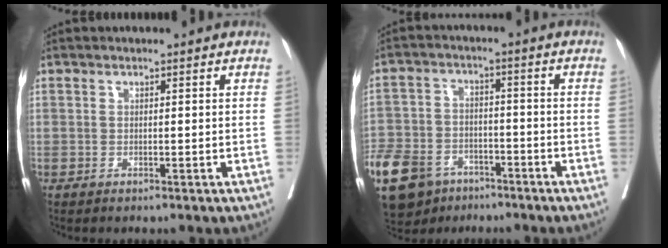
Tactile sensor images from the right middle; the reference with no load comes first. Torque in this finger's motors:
{"motor_torque": [0.73, -0.50, 0.70, 0.21]}